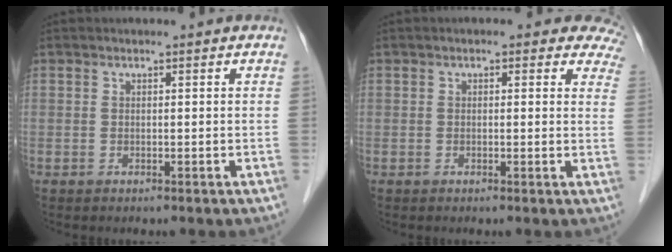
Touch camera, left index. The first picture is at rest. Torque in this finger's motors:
{"motor_torque": [0.31, -1.27, 0.20, 0.00]}